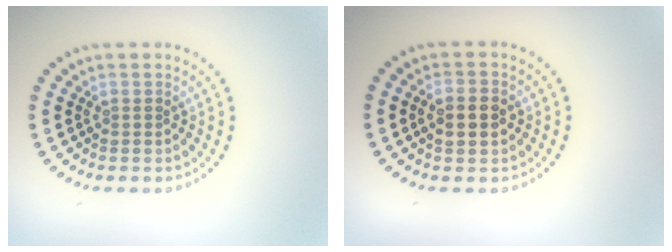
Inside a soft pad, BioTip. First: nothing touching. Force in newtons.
{"total": 2.6, "press": 2.6, "slide": 0.2}